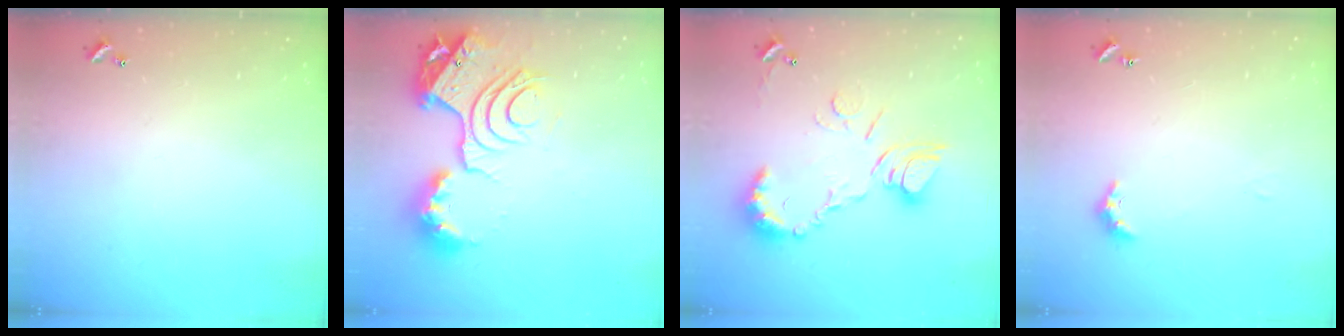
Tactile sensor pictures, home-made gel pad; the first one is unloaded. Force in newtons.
{"total": 14.9, "press": 14.8, "slide": 1.3}
{"total": 12.5, "press": 12.4, "slide": 1.3}
{"total": 3.1, "press": 3.1, "slide": 0.7}